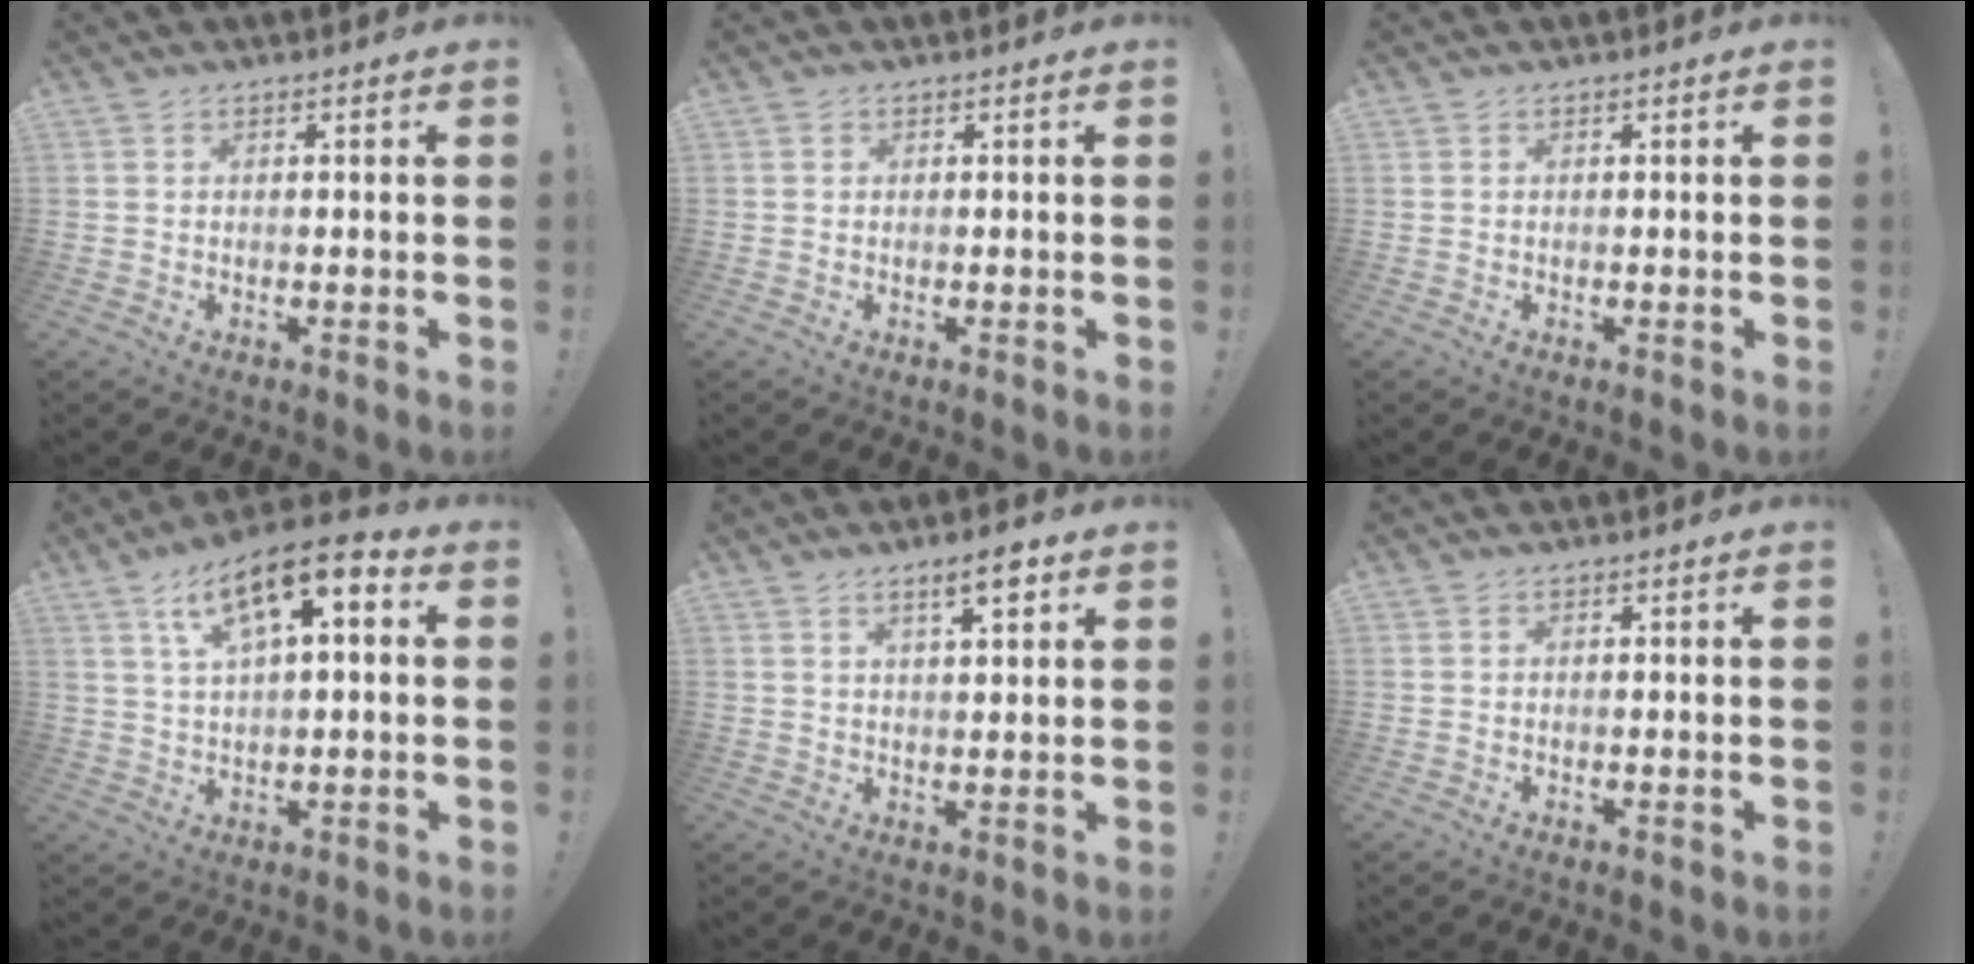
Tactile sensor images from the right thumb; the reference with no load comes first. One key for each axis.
{"total": 0.6, "fx": 0.3, "fy": 0.5, "fz": 0.0, "tx": -0.002, "ty": 0.002, "tz": 0.006}
{"total": 0.0}
{"total": 12.6, "fx": 5.8, "fy": 4.2, "fz": 10.3, "tx": -0.171, "ty": -0.021, "tz": 0.099}
{"total": 5.5, "fx": 3.2, "fy": 1.3, "fz": 4.3, "tx": -0.062, "ty": -0.012, "tz": 0.050}
{"total": 0.0}